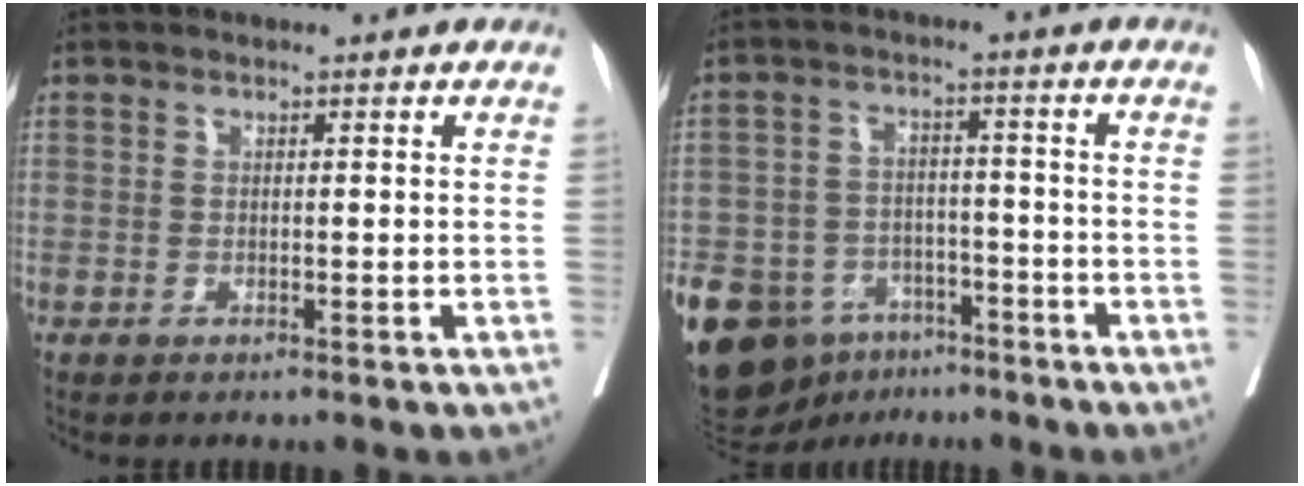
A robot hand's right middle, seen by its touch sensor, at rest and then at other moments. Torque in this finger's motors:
{"motor_torque": [1.27, -0.87, 1.05, 0.21]}